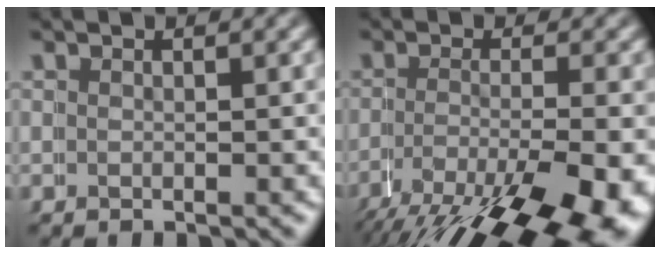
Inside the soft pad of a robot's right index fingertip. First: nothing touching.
{"total": 10.1, "force": [-3.9, 4.0, 8.4], "torque": [-0.139, -0.038, -0.041]}